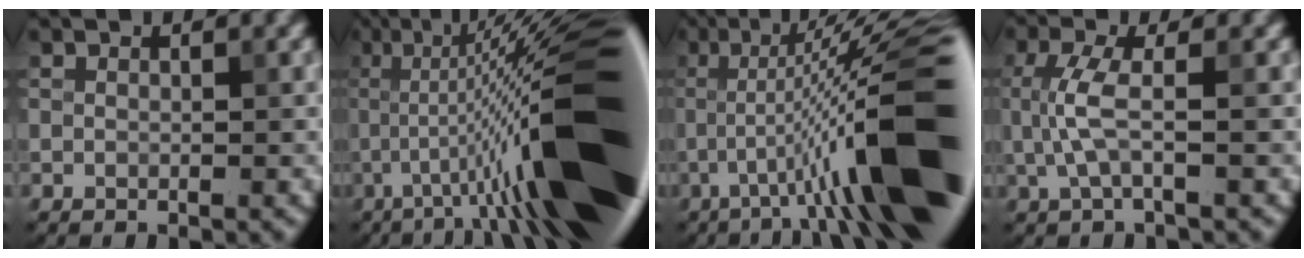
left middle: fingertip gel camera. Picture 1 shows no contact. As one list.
[{"total": 18.2, "force": [-3.1, 4.0, 17.5], "torque": [-0.245, 0.023, -0.049]}, {"total": 14.7, "force": [-3.4, 2.2, 14.1], "torque": [-0.205, 0.022, -0.048]}, {"total": 3.1, "force": [0.0, 0.7, 3.0], "torque": [-0.072, 0.002, -0.002]}]